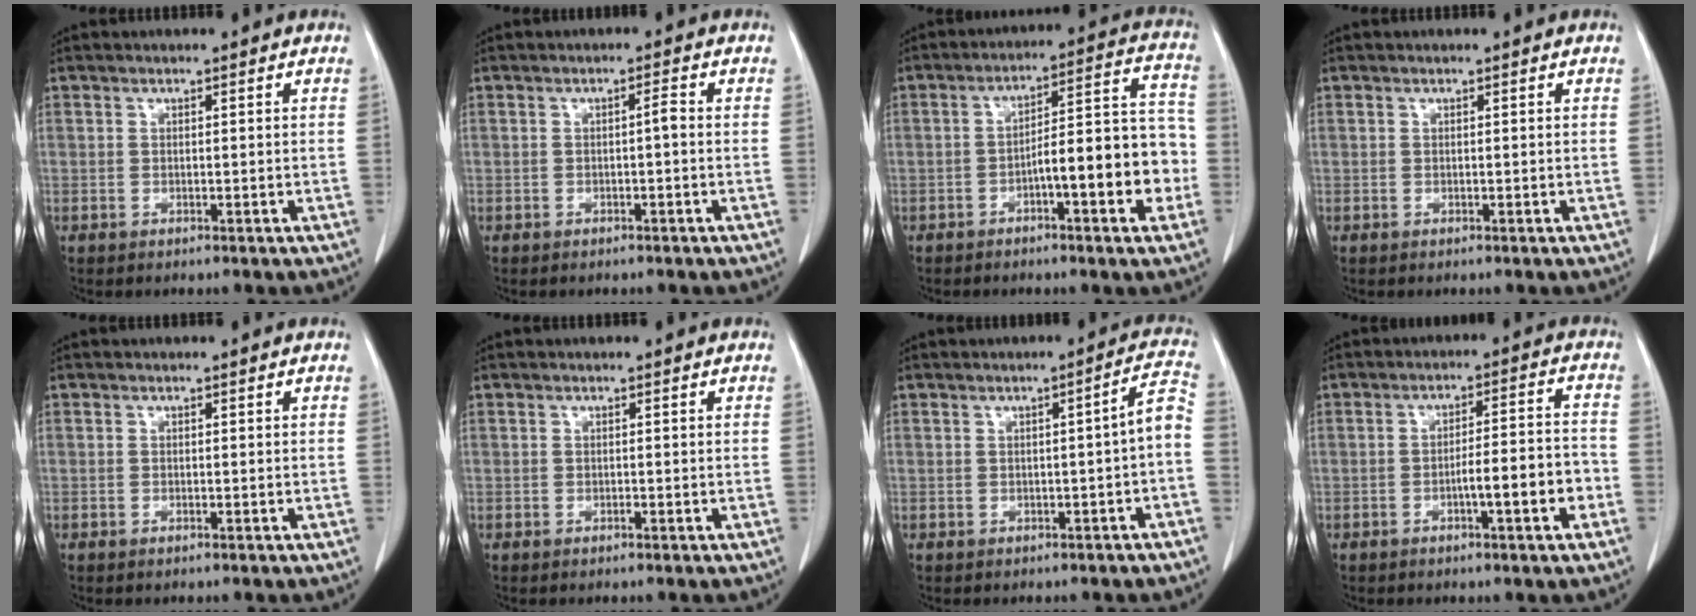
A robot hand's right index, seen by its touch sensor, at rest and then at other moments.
{"total": 1.2, "force": [-0.2, 0.1, 1.2], "torque": [-0.018, 0.003, -0.003]}
{"total": 12.4, "force": [-3.8, 2.5, 11.5], "torque": [-0.152, 0.038, -0.053]}
{"total": 0.0}
{"total": 0.0}
{"total": 0.0}
{"total": 4.5, "force": [-1.5, 0.2, 4.2], "torque": [-0.047, 0.015, -0.019]}
{"total": 7.3, "force": [-2.8, 0.6, 6.7], "torque": [-0.100, 0.016, -0.041]}